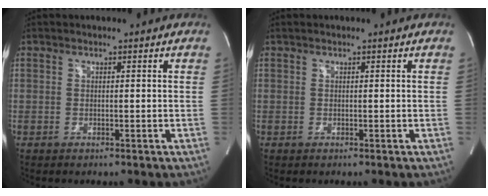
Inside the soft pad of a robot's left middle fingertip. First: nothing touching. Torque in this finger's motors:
{"motor_torque": [0.02, 0.02, -0.07, -0.01]}